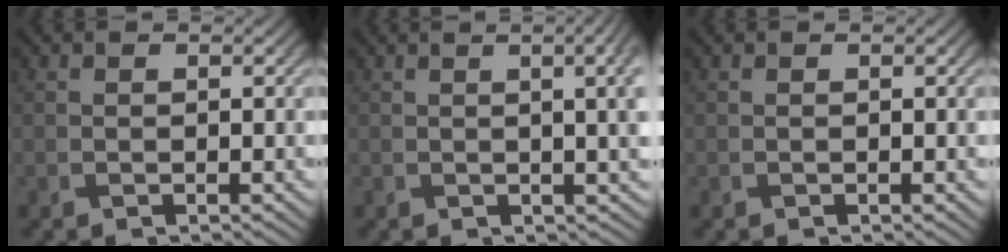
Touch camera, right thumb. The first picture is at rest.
{"total": 6.3, "force": [1.2, 1.8, 5.9], "torque": [-0.063, 0.017, 0.016]}
{"total": 0.8, "force": [0.0, 0.1, 0.8], "torque": [-0.010, 0.000, 0.000]}